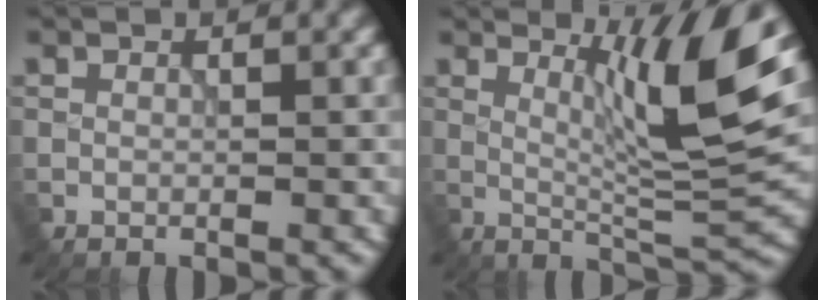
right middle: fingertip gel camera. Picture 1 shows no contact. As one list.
[{"total": 8.4, "force": [3.0, 1.1, 7.8], "torque": [-0.118, -0.005, 0.052]}]